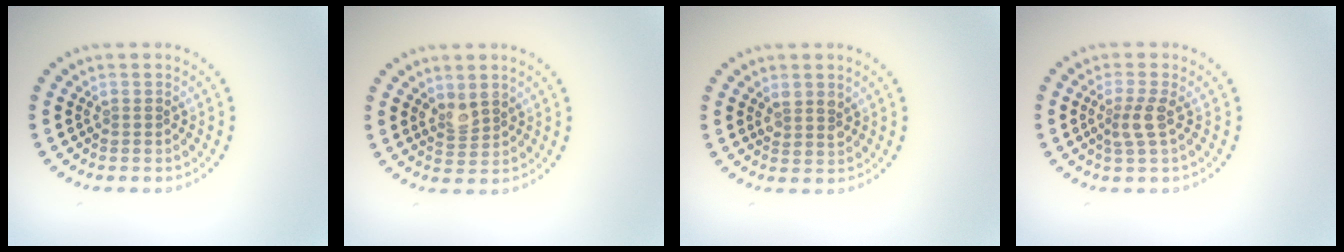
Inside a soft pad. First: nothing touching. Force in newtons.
{"total": 1.8, "press": 1.7, "slide": 0.7}
{"total": 1.6, "press": 1.5, "slide": 0.7}
{"total": 2.1, "press": 1.6, "slide": 1.3}